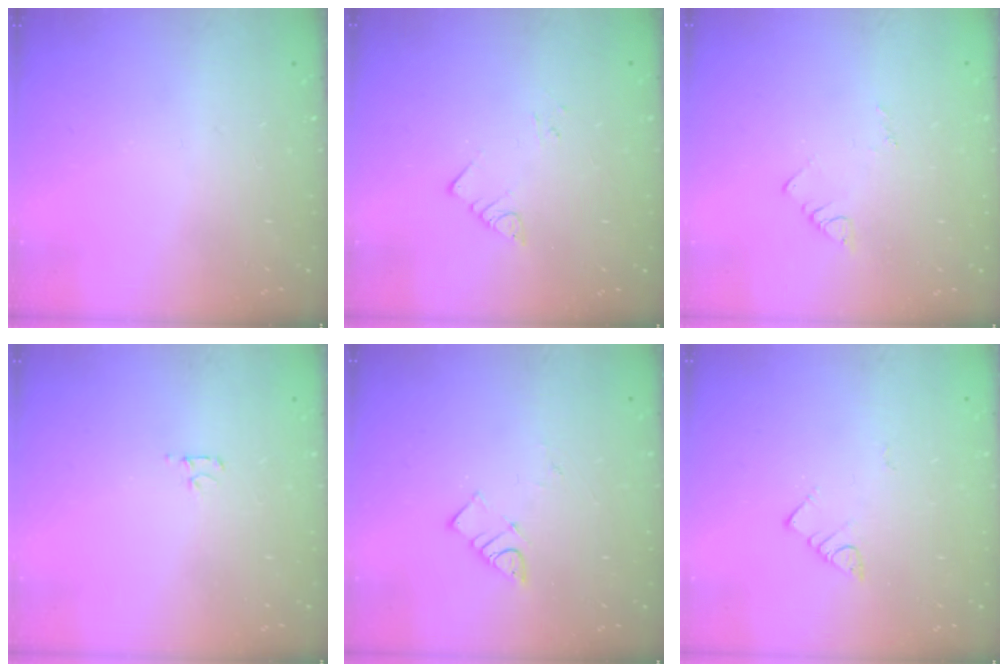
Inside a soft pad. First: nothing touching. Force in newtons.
{"total": 2.8, "press": 2.8, "slide": 0.2}
{"total": 3.2, "press": 3.2, "slide": 0.3}
{"total": 2.7, "press": 2.7, "slide": 0.3}
{"total": 3.9, "press": 3.9, "slide": 0.5}
{"total": 3.0, "press": 3.0, "slide": 0.2}